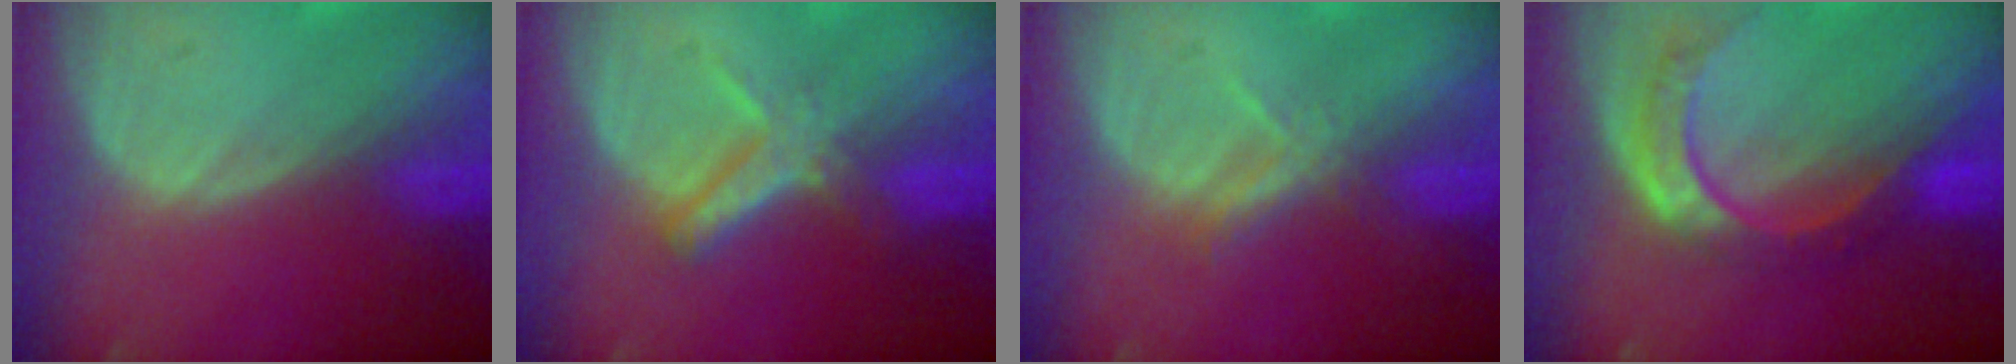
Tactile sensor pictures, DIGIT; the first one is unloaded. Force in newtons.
{"total": 5.5, "press": 5.1, "slide": 2.2}
{"total": 2.6, "press": 2.5, "slide": 0.9}
{"total": 8.8, "press": 7.3, "slide": 5.0}